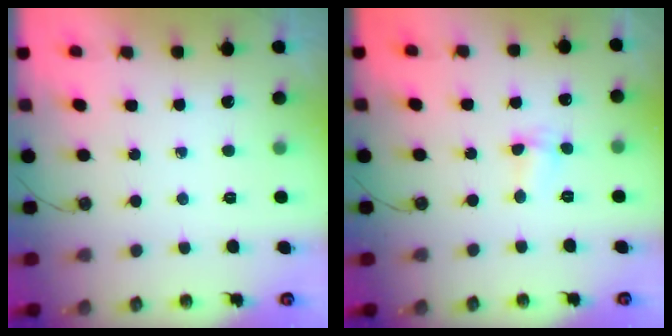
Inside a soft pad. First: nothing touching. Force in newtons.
{"total": 1.7, "press": 1.5, "slide": 0.7}